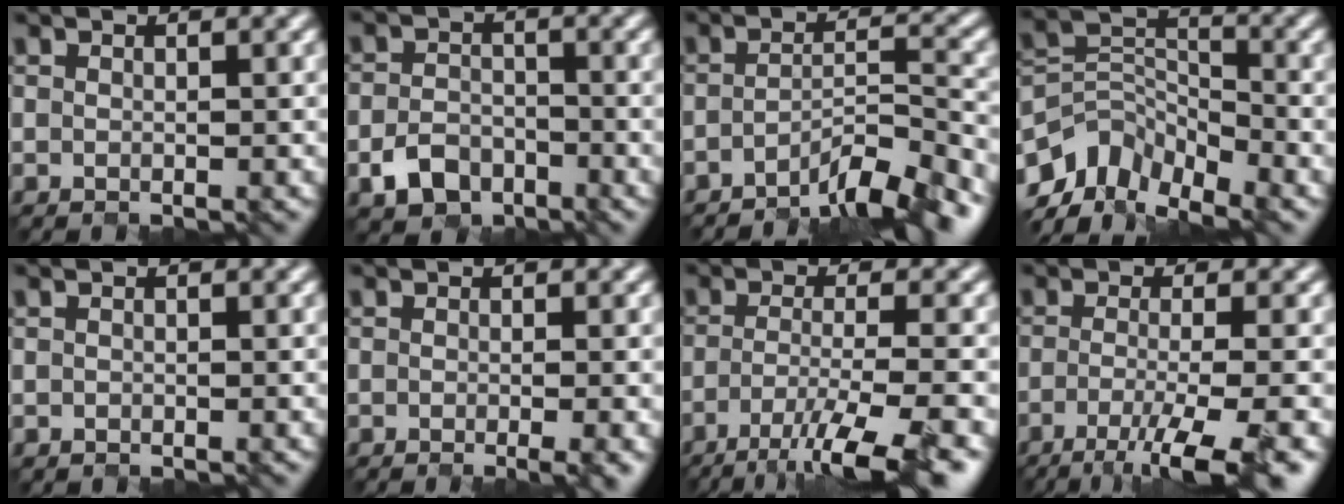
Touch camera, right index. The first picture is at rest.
{"total": 3.4, "force": [-2.0, 2.4, 1.3], "torque": [-0.025, -0.003, -0.043]}
{"total": 6.7, "force": [-5.0, 1.1, 4.4], "torque": [-0.062, 0.005, -0.084]}
{"total": 7.2, "force": [-5.2, 3.8, 3.1], "torque": [-0.048, -0.009, -0.107]}
{"total": 0.0}
{"total": 2.5, "force": [-0.7, 0.6, 2.3], "torque": [-0.024, -0.006, -0.010]}
{"total": 8.3, "force": [-4.8, 1.6, 6.5], "torque": [-0.096, -0.011, -0.087]}
{"total": 7.1, "force": [-3.5, 1.6, 6.0], "torque": [-0.083, -0.011, -0.062]}